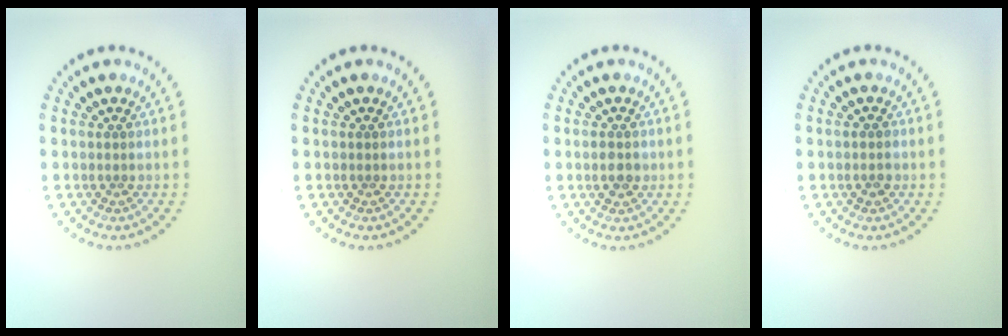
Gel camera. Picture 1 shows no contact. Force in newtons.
{"total": 0.0}
{"total": 2.1, "press": 2.1, "slide": 0.1}
{"total": 1.1, "press": 1.0, "slide": 0.4}